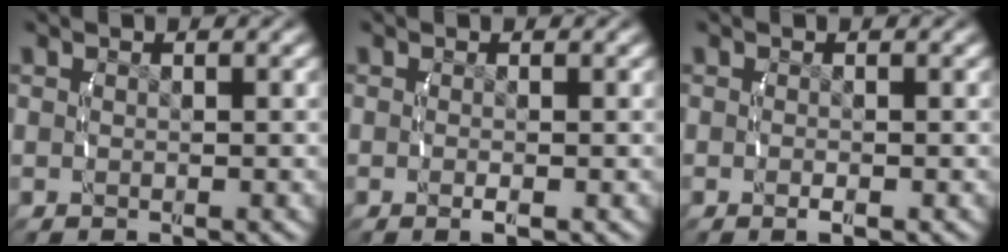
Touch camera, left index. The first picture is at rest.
{"total": 0.6, "force": [-0.3, 0.0, 0.4], "torque": [-0.012, 0.003, -0.010]}
{"total": 0.7, "force": [-0.6, 0.1, 0.3], "torque": [-0.011, 0.003, -0.013]}